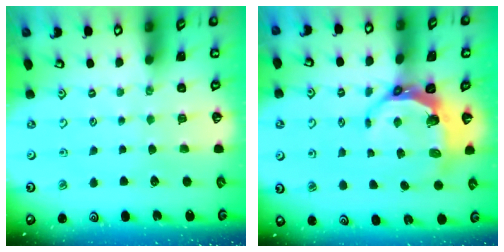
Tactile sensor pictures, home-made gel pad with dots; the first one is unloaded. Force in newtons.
{"total": 8.0, "press": 6.4, "slide": 4.7}